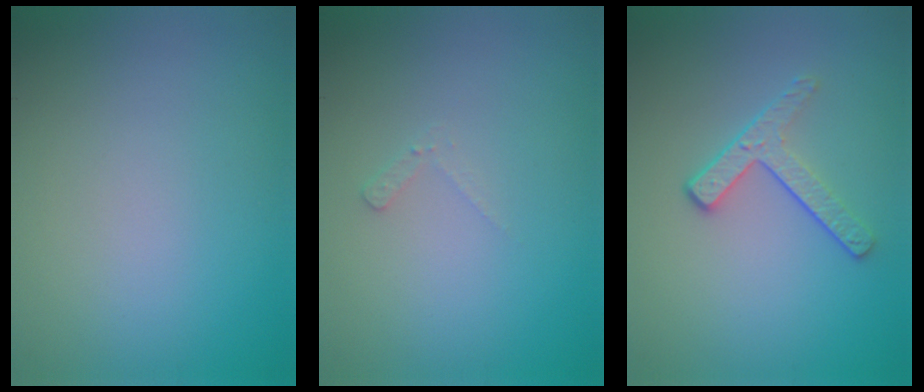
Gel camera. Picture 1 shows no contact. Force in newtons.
{"total": 0.8, "press": 0.8, "slide": 0.2}
{"total": 2.3, "press": 1.7, "slide": 1.6}